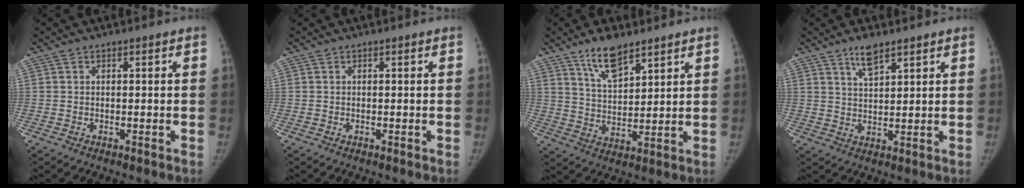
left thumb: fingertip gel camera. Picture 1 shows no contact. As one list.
[{"total": 0.0}, {"total": 8.8, "force": [6.3, 3.4, 5.2], "torque": [-0.073, -0.040, 0.119]}, {"total": 5.0, "force": [3.5, 1.6, 3.1], "torque": [-0.045, -0.021, 0.066]}]